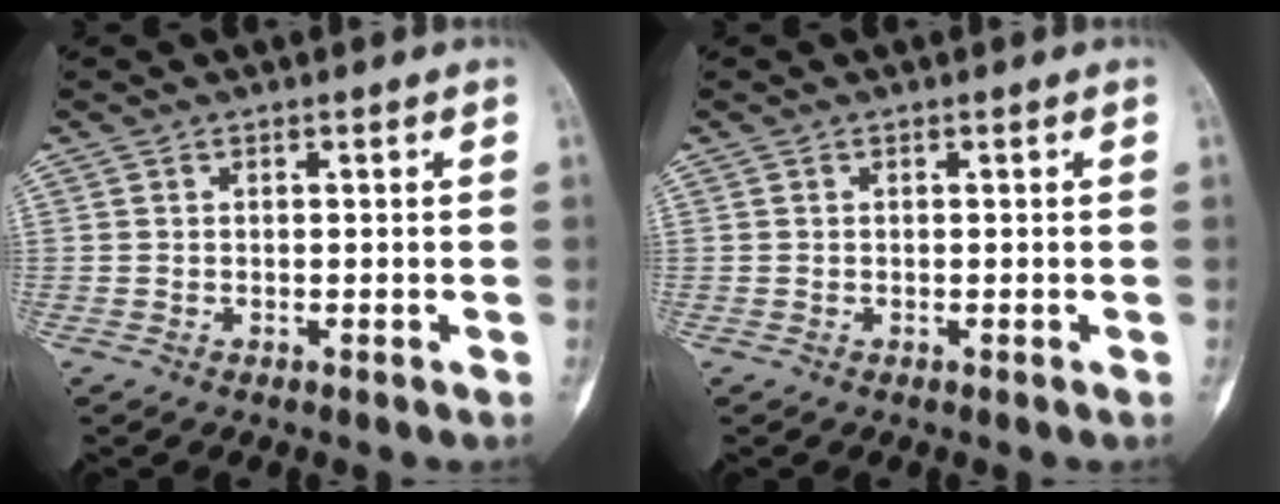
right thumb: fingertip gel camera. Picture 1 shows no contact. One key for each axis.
{"total": 0.0}